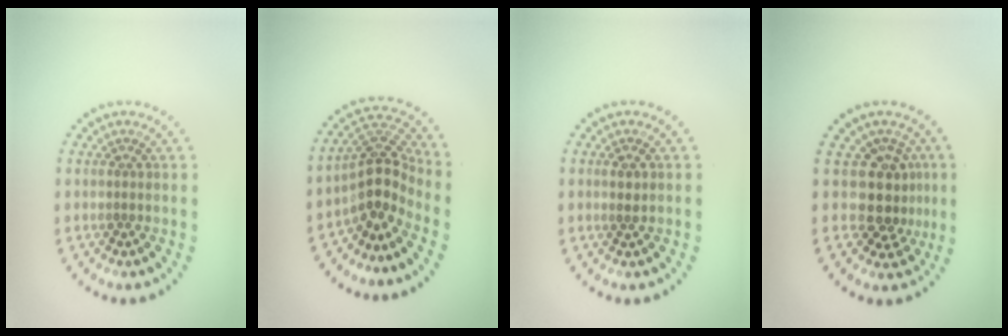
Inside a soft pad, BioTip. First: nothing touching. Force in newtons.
{"total": 4.2, "press": 3.1, "slide": 2.9}
{"total": 0.6, "press": 0.5, "slide": 0.3}
{"total": 3.5, "press": 2.7, "slide": 2.3}